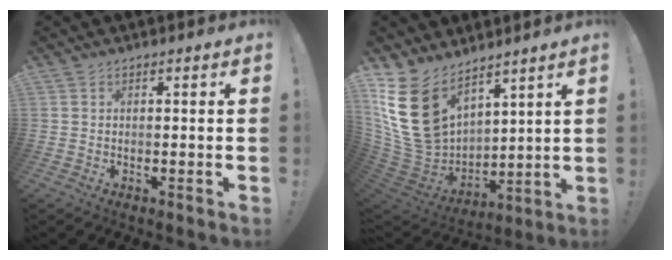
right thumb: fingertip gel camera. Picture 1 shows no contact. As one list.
[{"total": 18.7, "force": [9.6, 12.4, 10.3], "torque": [-0.207, -0.057, 0.196]}]